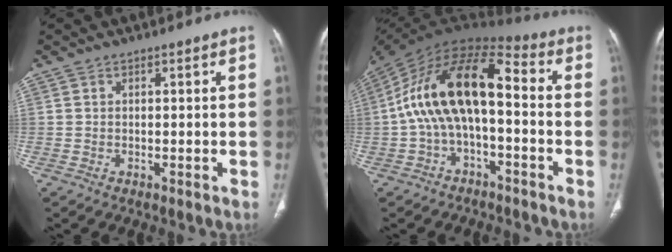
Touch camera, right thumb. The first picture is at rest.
{"total": 16.9, "force": [-1.1, 8.1, 14.8], "torque": [-0.267, 0.063, -0.029]}